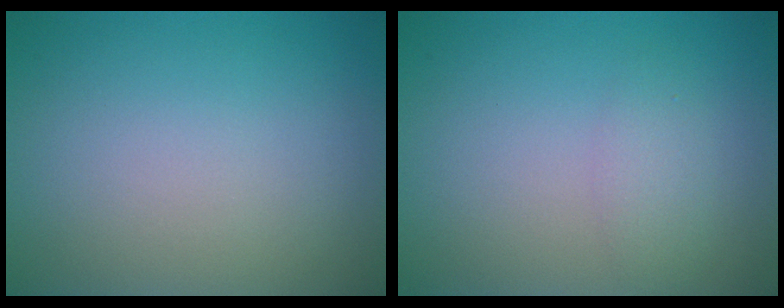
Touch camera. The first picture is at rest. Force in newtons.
{"total": 1.7, "press": 1.7, "slide": 0.0}